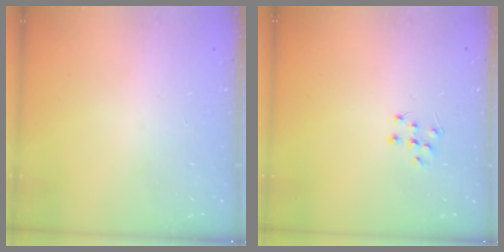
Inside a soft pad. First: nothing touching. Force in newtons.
{"total": 6.1, "press": 6.1, "slide": 0.4}